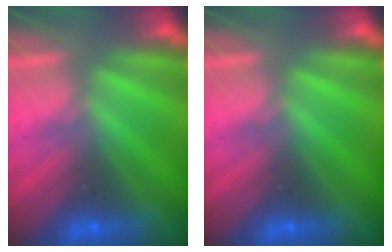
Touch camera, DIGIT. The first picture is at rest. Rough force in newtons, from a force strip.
{"total": 0.0}